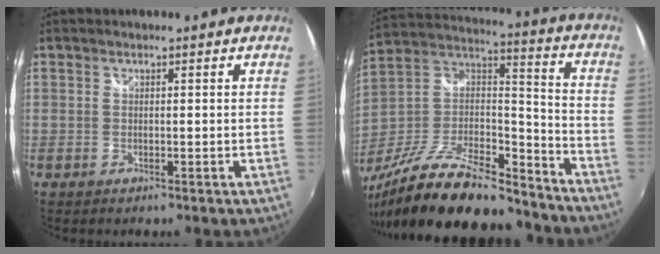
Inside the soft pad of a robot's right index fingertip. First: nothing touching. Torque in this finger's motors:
{"motor_torque": [0.58, -0.61, 0.61, 0.10]}